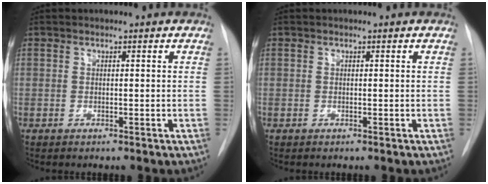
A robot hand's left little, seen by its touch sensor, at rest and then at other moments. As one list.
[{"total": 0.0}]